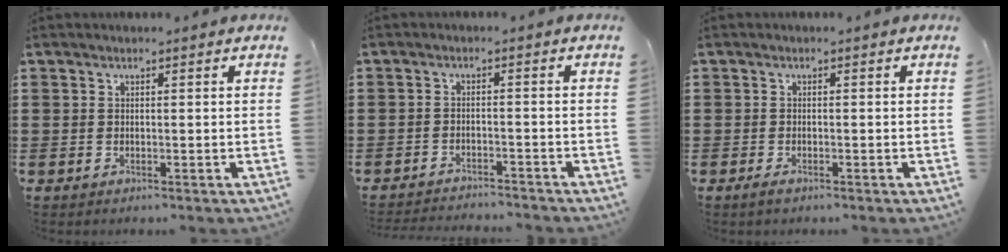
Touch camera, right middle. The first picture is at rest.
{"total": 2.5, "force": [-2.4, -0.1, 0.1], "torque": [-0.007, -0.002, -0.051]}
{"total": 0.8, "force": [-0.5, 0.2, 0.6], "torque": [-0.014, -0.006, -0.008]}